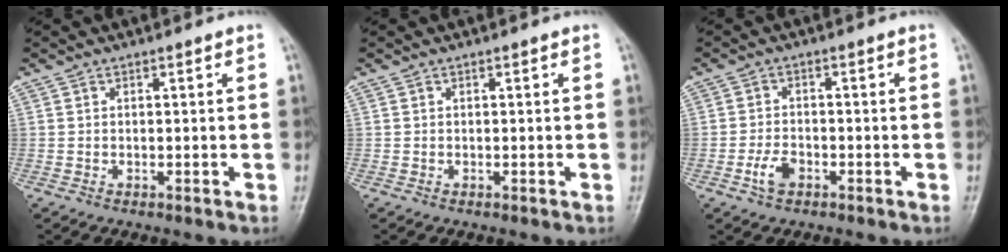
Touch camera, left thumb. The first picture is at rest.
{"total": 0.0}
{"total": 3.6, "force": [-1.7, 2.1, 2.4], "torque": [-0.045, 0.012, -0.032]}